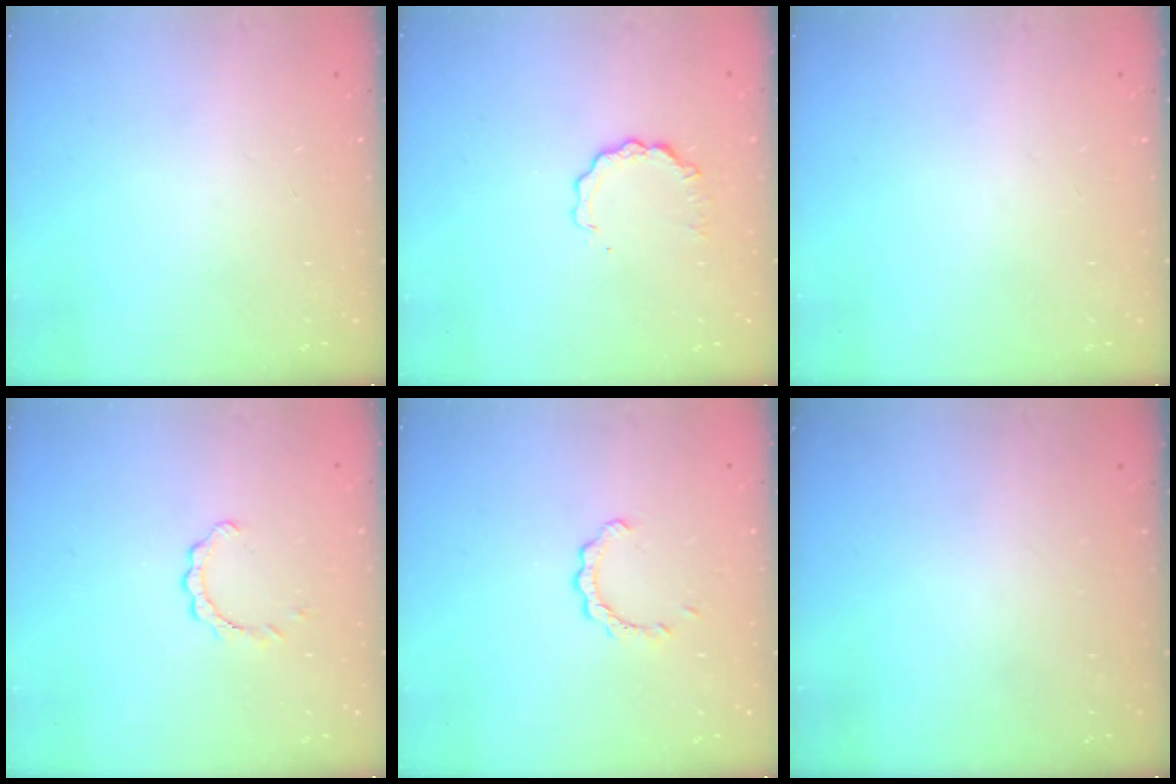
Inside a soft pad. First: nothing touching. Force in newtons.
{"total": 5.2, "press": 5.2, "slide": 0.6}
{"total": 0.0}
{"total": 2.0, "press": 2.0, "slide": 0.2}
{"total": 2.9, "press": 2.8, "slide": 0.4}
{"total": 0.0}